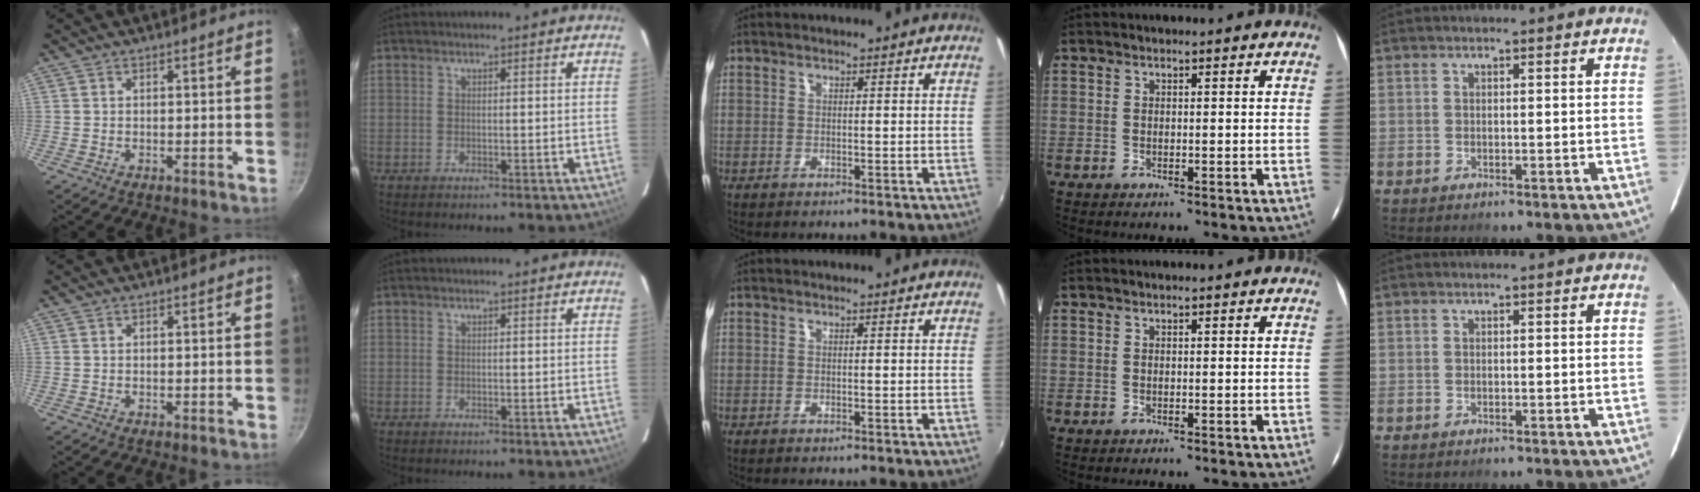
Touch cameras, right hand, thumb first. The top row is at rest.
{}